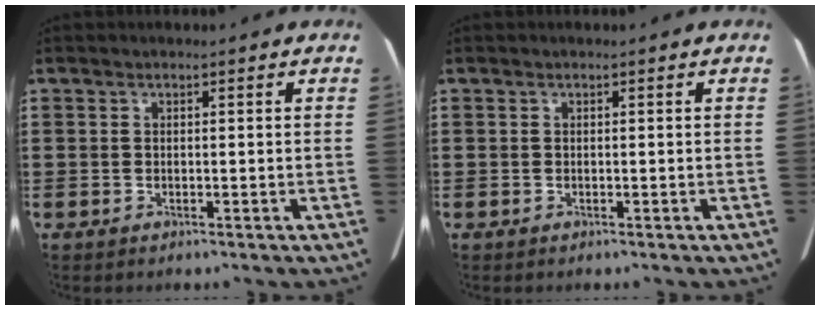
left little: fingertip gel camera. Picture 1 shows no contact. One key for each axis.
{"total": 0.0}